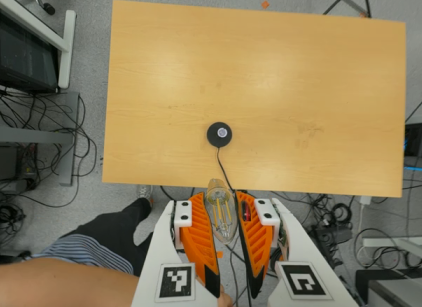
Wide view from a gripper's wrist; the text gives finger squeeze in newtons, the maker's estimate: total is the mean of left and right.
{"total": 20.6, "left": 24.9, "right": 16.2}